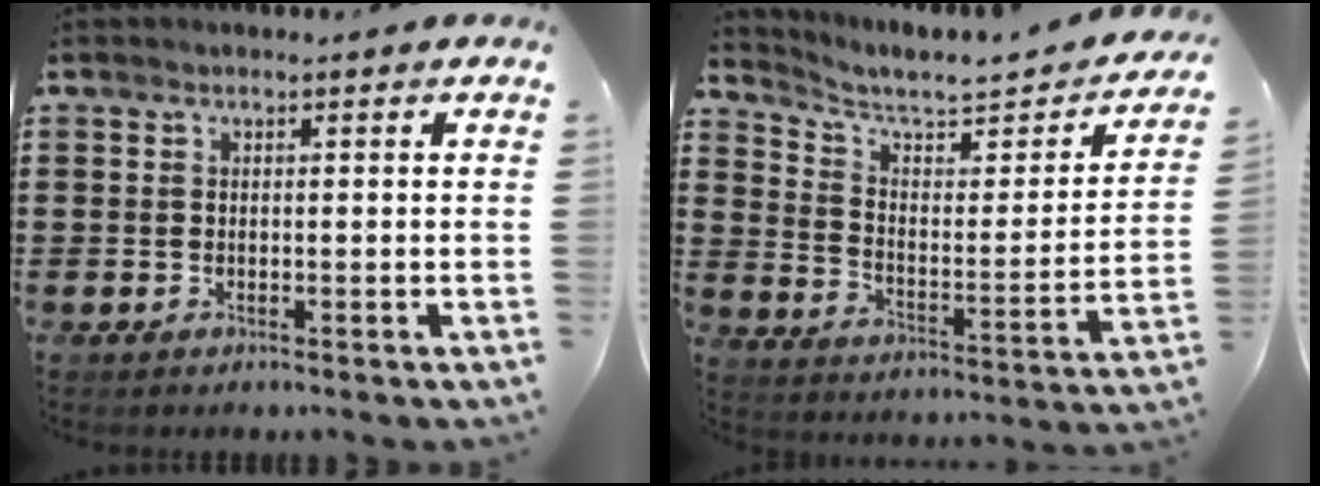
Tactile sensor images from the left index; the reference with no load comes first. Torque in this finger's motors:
{"motor_torque": [2.14, 0.00, 0.01, 0.00]}